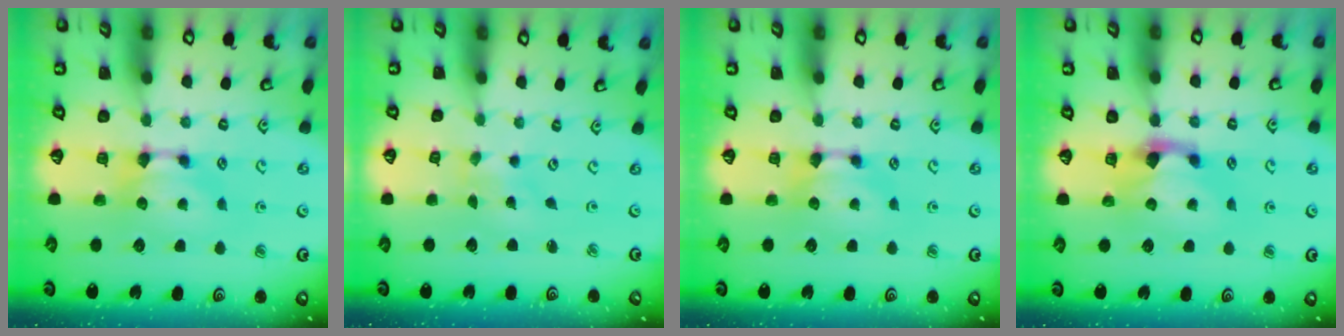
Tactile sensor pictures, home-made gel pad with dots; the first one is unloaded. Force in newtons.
{"total": 5.0, "press": 4.9, "slide": 0.7}
{"total": 0.0}
{"total": 1.5, "press": 1.2, "slide": 0.9}